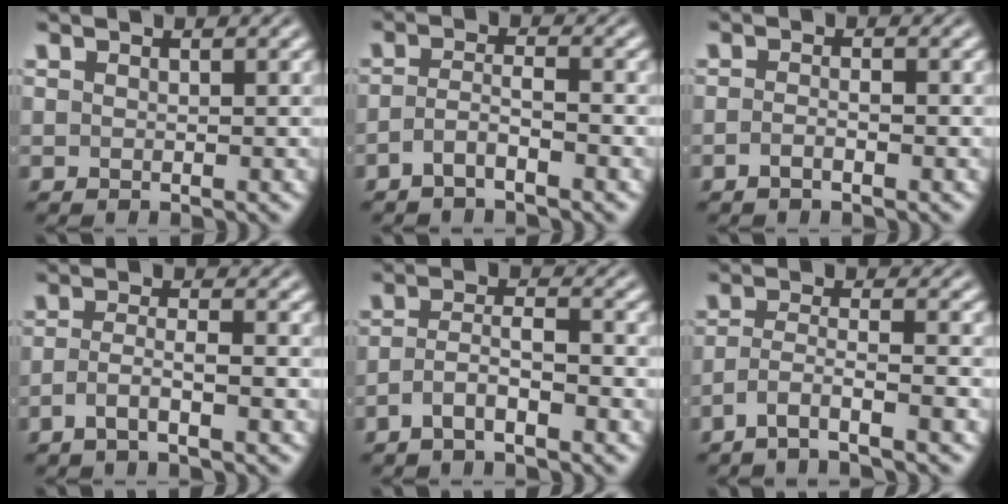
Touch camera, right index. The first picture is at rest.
{"total": 2.5, "force": [-2.1, 0.2, 1.3], "torque": [-0.020, -0.010, -0.035]}
{"total": 1.5, "force": [-1.2, -0.2, 0.8], "torque": [-0.011, -0.002, -0.023]}
{"total": 2.6, "force": [-2.0, 0.0, 1.7], "torque": [-0.034, -0.015, -0.029]}
{"total": 2.9, "force": [-2.0, 0.7, 2.0], "torque": [-0.030, -0.009, -0.033]}
{"total": 3.8, "force": [-3.1, 0.5, 2.2], "torque": [-0.047, -0.022, -0.045]}